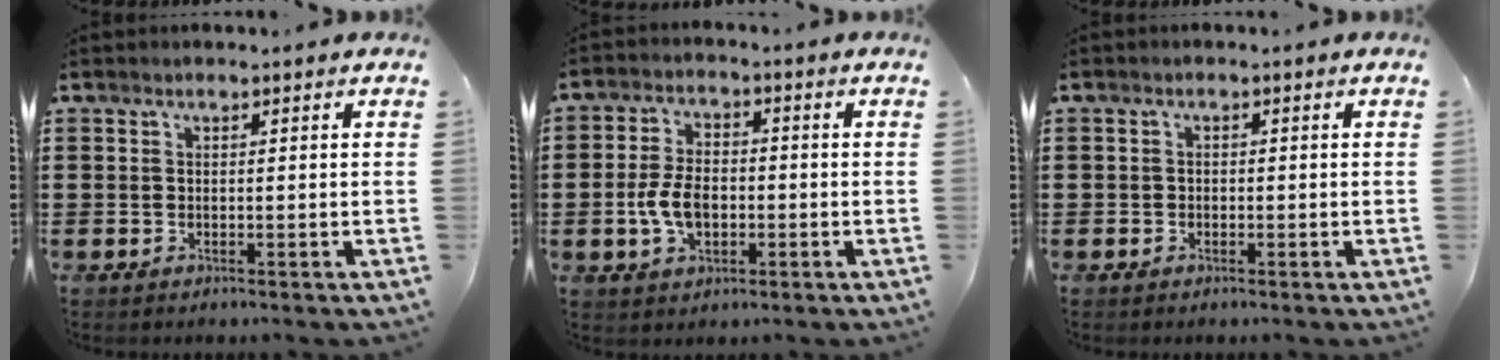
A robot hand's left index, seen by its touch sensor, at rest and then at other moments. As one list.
[{"total": 6.5, "force": [-1.3, 3.8, 5.0], "torque": [-0.116, 0.002, -0.029]}, {"total": 0.8, "force": [-0.5, 0.6, 0.1], "torque": [-0.006, 0.001, -0.011]}]